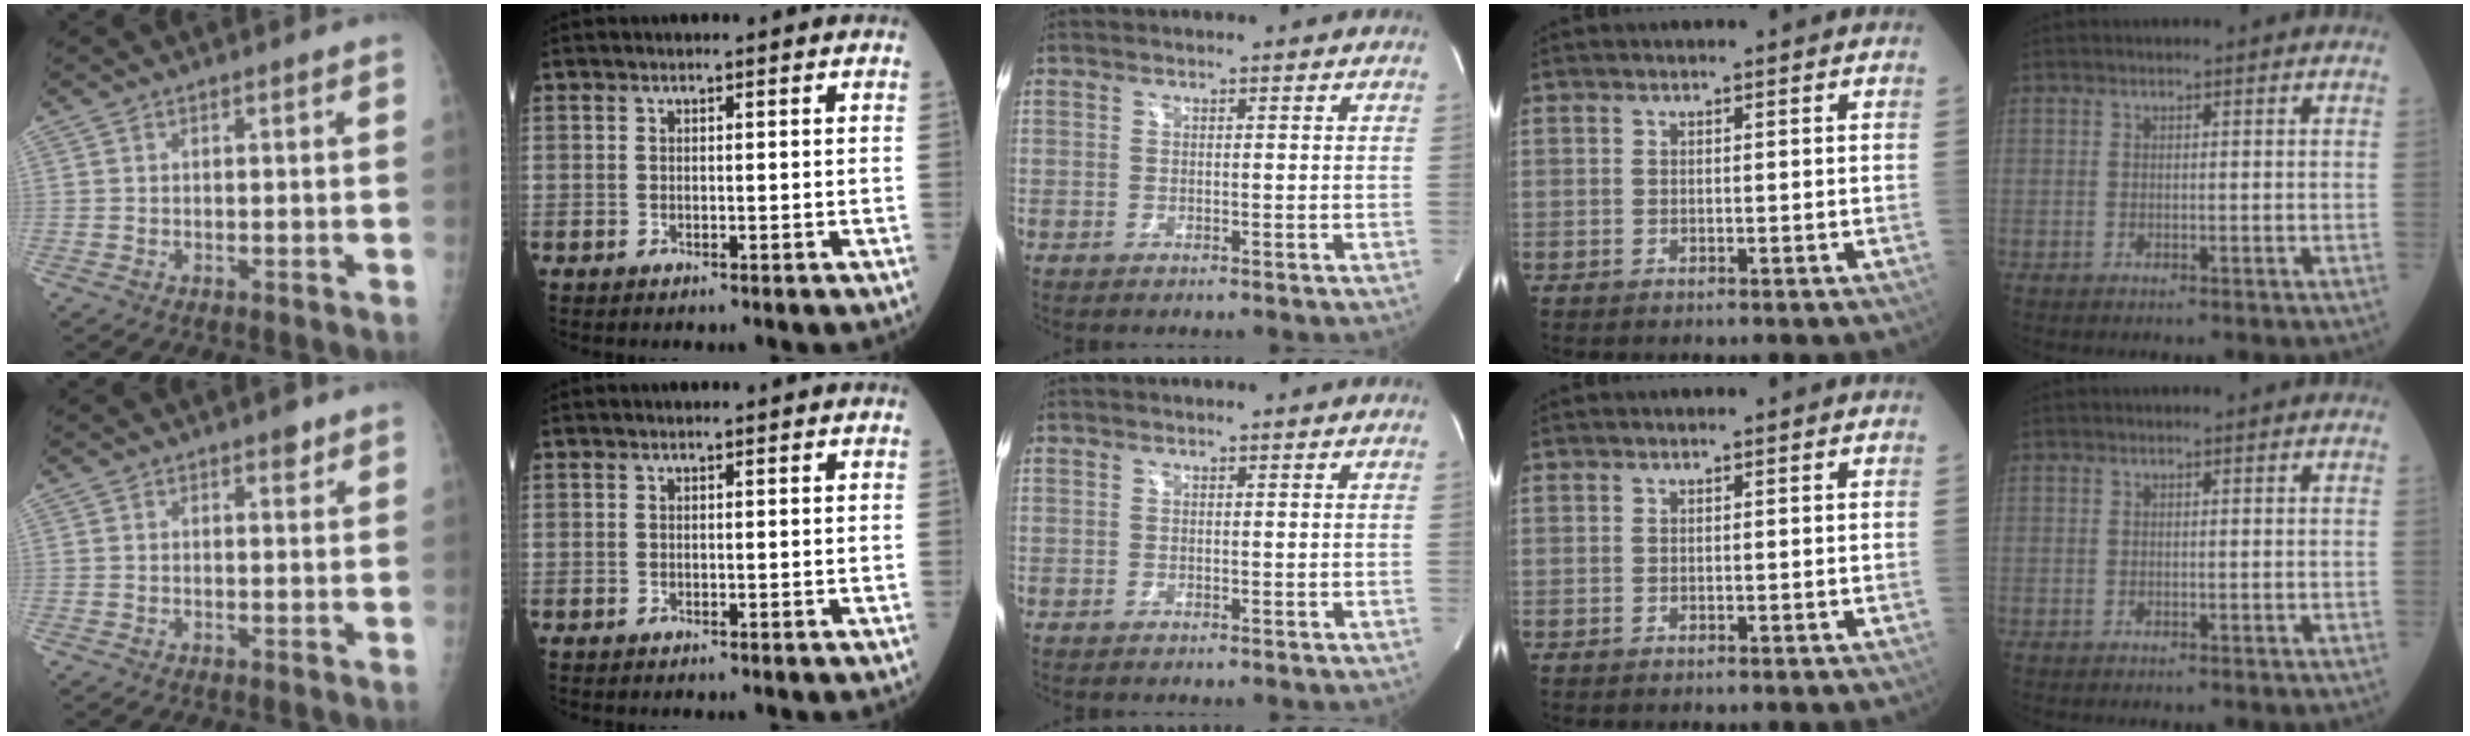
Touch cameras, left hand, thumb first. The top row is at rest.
{"thumb": {"total": 1.8, "force": [1.2, 0.8, 1.0], "torque": [-0.004, -0.005, 0.014]}}